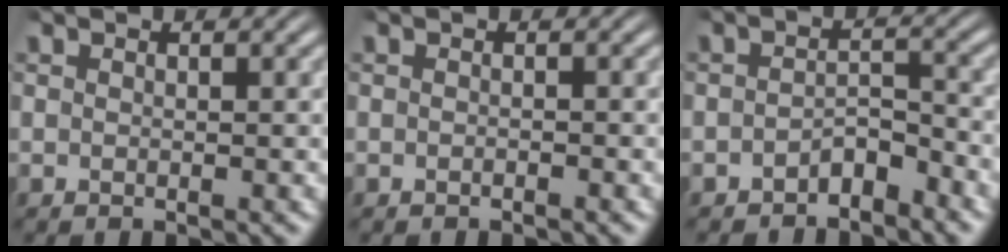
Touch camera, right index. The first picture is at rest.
{"total": 0.5, "force": [-0.5, -0.2, 0.0], "torque": [-0.003, -0.003, -0.007]}
{"total": 2.8, "force": [-2.5, 0.8, 0.9], "torque": [-0.001, -0.006, -0.043]}